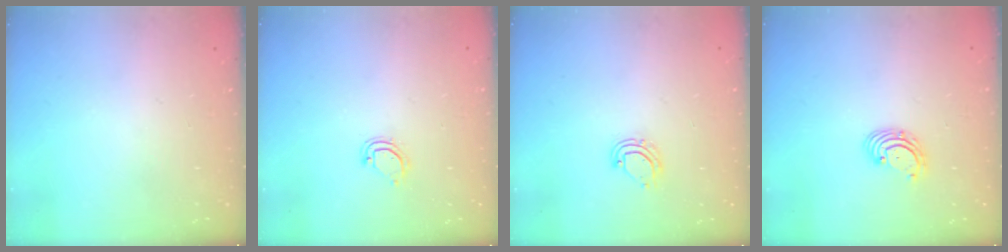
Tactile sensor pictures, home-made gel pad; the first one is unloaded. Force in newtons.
{"total": 4.7, "press": 4.7, "slide": 0.2}
{"total": 6.5, "press": 6.5, "slide": 1.1}
{"total": 2.9, "press": 2.9, "slide": 0.3}